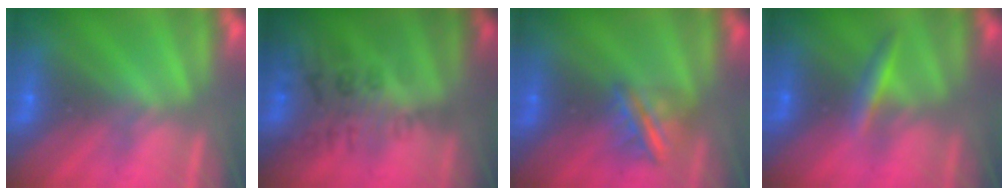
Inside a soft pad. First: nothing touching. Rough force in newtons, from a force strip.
{"total": 2.9}
{"total": 2.9}
{"total": 2.8}